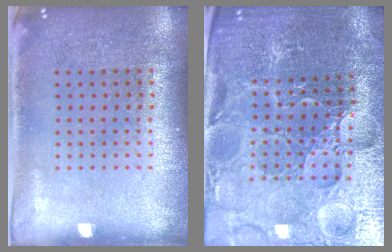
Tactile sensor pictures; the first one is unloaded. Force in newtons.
{"total": 4.4, "press": 4.3, "slide": 1.1}